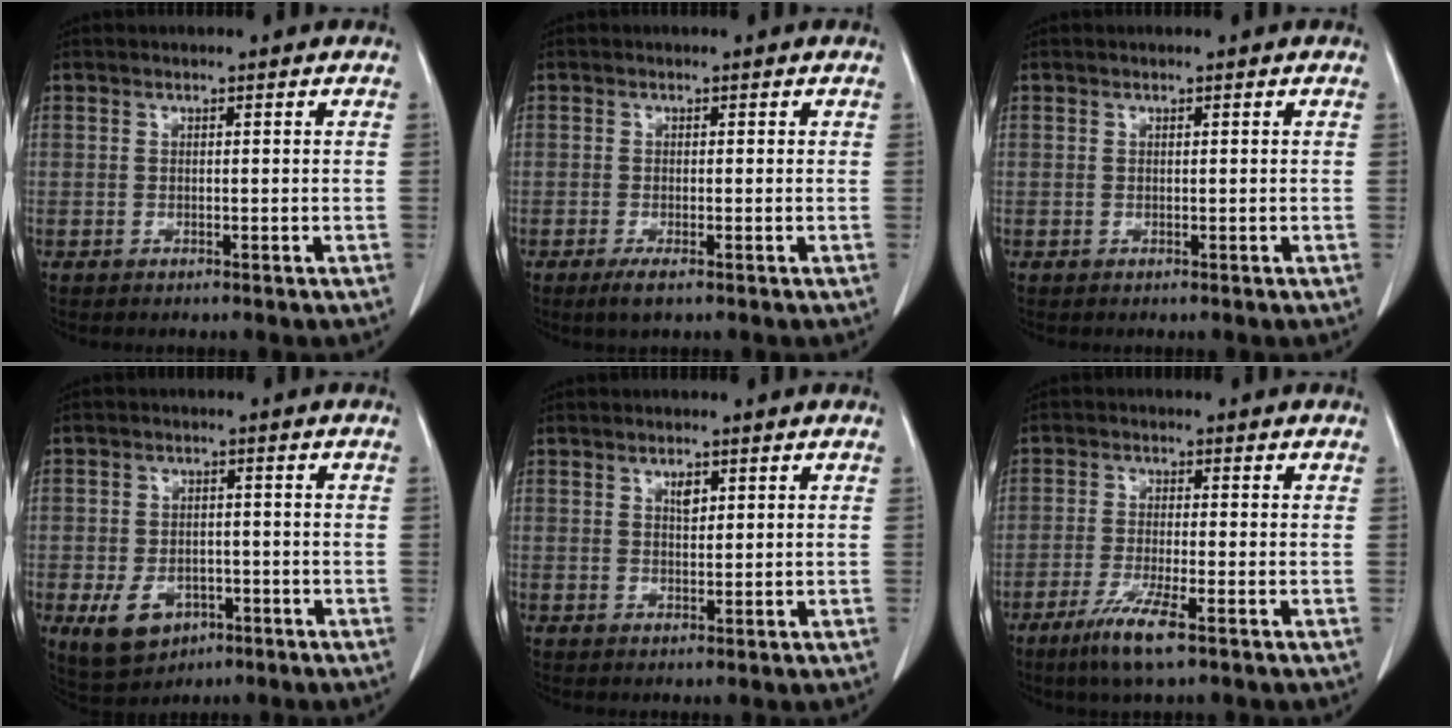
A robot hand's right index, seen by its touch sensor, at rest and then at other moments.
{"total": 1.9, "force": [-1.1, 0.5, 1.5], "torque": [-0.028, -0.004, -0.019]}
{"total": 0.0}
{"total": 6.8, "force": [-2.8, 5.1, 3.7], "torque": [-0.065, 0.003, -0.030]}
{"total": 1.9, "force": [0.9, 0.9, 1.4], "torque": [-0.023, -0.002, 0.017]}
{"total": 6.4, "force": [-3.8, 0.2, 5.1], "torque": [-0.104, -0.017, -0.071]}